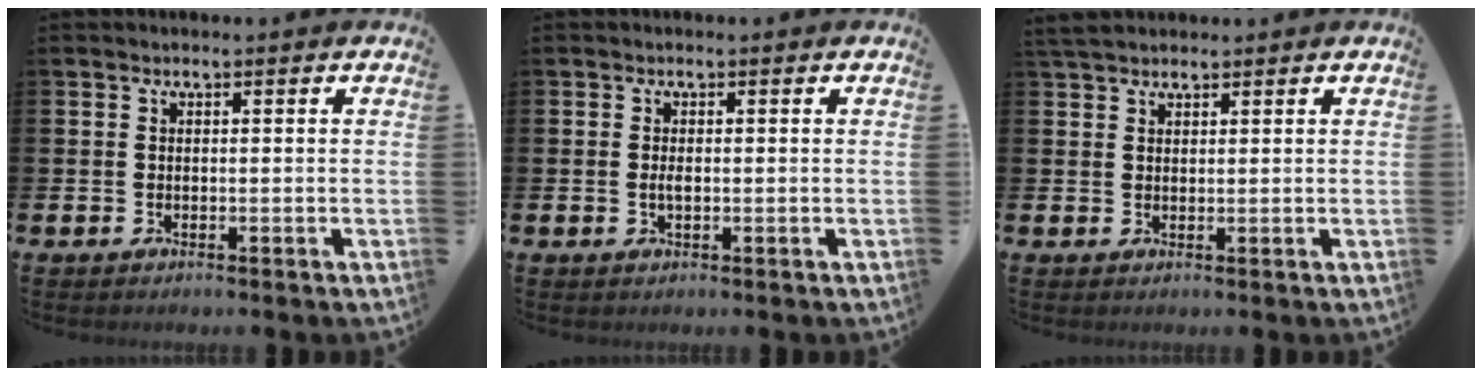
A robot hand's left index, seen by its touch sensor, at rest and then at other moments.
{"total": 1.1, "force": [-0.1, 0.5, 1.0], "torque": [-0.020, 0.003, -0.003]}
{"total": 2.7, "force": [2.4, 0.9, 0.8], "torque": [-0.012, -0.003, 0.045]}